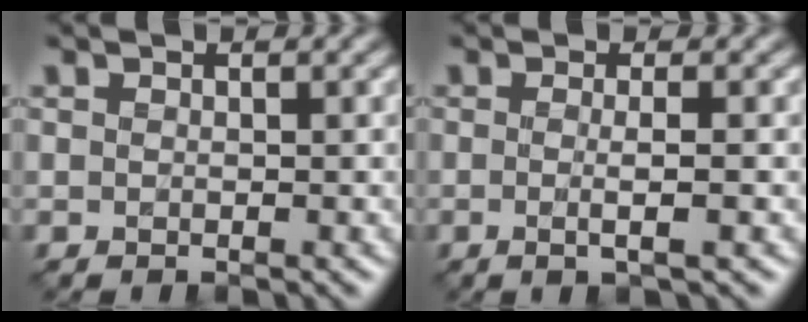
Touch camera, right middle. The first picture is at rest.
{"total": 2.2, "force": [-0.3, 0.5, 2.1], "torque": [-0.030, -0.007, -0.009]}